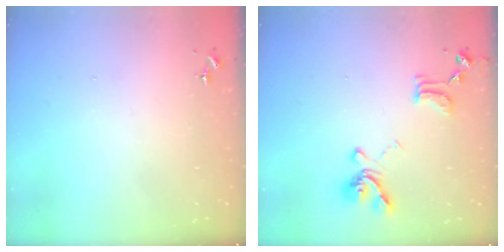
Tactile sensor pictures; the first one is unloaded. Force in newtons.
{"total": 16.4, "press": 16.3, "slide": 1.6}